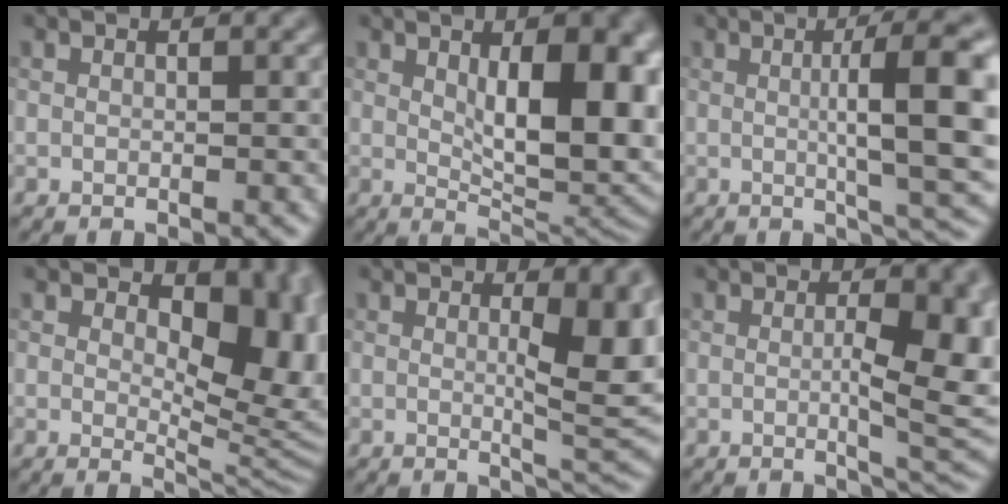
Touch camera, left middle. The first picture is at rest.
{"total": 11.3, "force": [1.9, 4.7, 10.1], "torque": [-0.126, -0.007, 0.037]}
{"total": 9.3, "force": [0.6, 1.9, 9.1], "torque": [-0.116, 0.006, 0.010]}
{"total": 9.9, "force": [2.5, 5.4, 7.9], "torque": [-0.105, -0.015, 0.041]}
{"total": 6.7, "force": [0.7, 1.8, 6.5], "torque": [-0.082, -0.007, 0.015]}
{"total": 6.8, "force": [-0.1, 1.8, 6.6], "torque": [-0.092, -0.009, 0.002]}